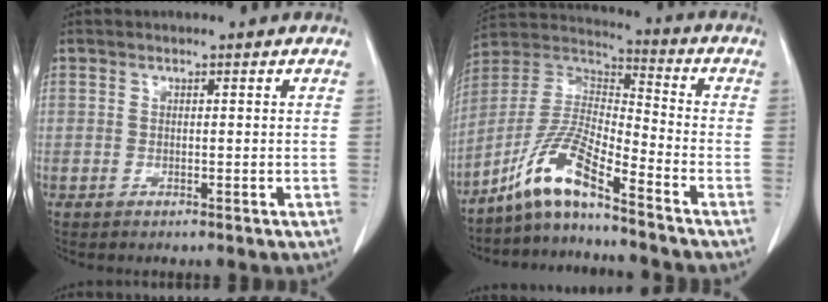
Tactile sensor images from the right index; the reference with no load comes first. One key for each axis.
{"total": 10.0, "fx": -7.5, "fy": 0.4, "fz": 6.6, "tx": -0.147, "ty": 0.010, "tz": -0.145}